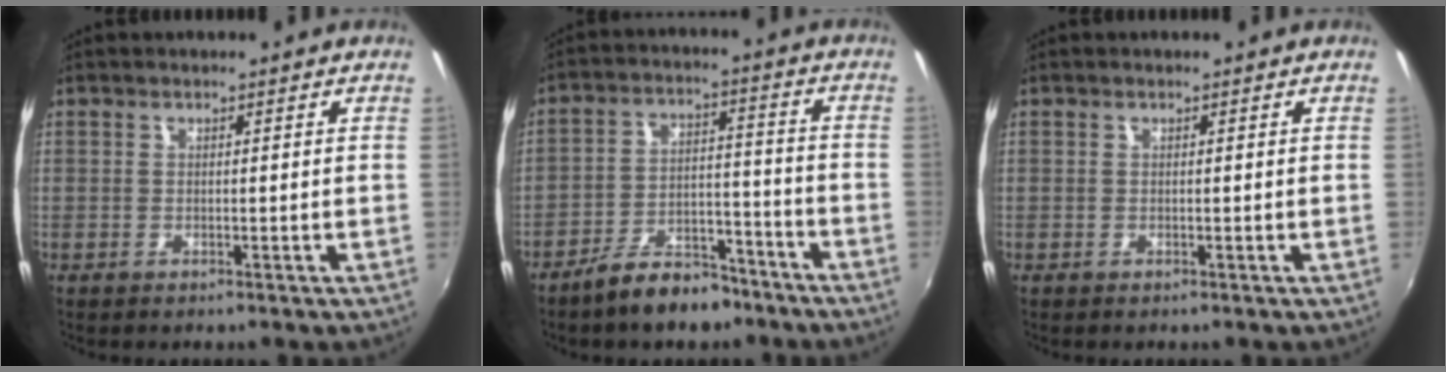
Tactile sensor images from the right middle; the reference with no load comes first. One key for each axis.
{"total": 10.1, "fx": -8.0, "fy": 4.2, "fz": 4.6, "tx": -0.088, "ty": 0.022, "tz": -0.117}
{"total": 0.0}